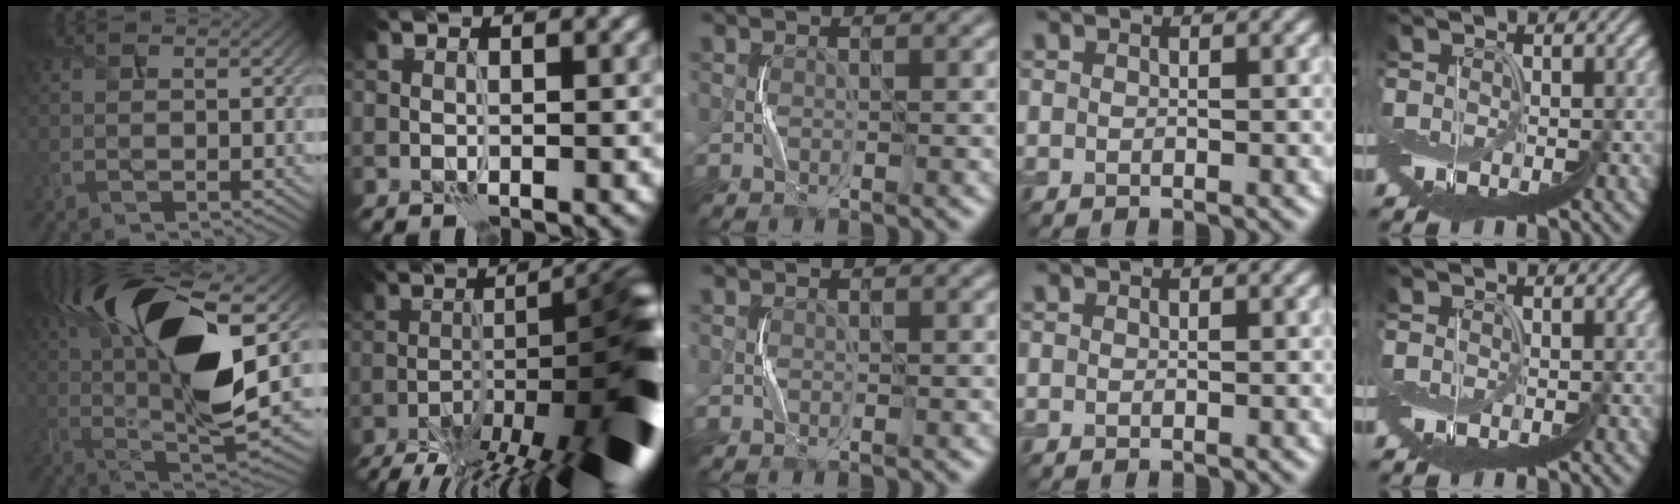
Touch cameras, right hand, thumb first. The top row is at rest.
{"thumb": {"total": 18.5, "force": [4.9, 6.7, 16.6], "torque": [-0.299, 0.029, 0.071]}, "index": {"total": 16.2, "force": [-7.5, 5.5, 13.2], "torque": [-0.172, -0.006, -0.115]}}